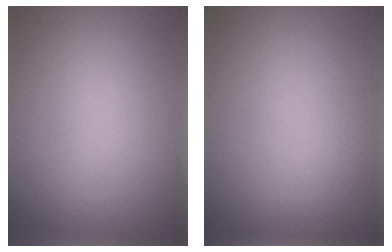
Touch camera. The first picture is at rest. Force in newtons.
{"total": 1.5, "press": 1.5, "slide": 0.1}